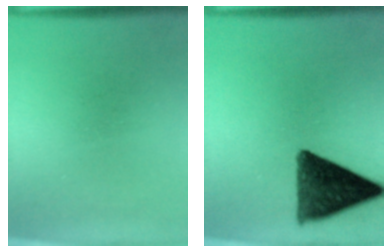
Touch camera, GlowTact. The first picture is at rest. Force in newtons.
{"total": 12.1}